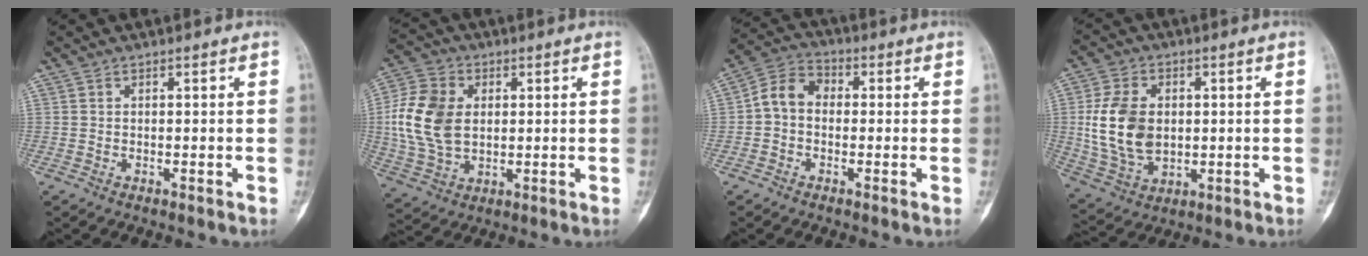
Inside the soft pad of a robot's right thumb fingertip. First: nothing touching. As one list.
[{"total": 14.0, "force": [1.3, 9.7, 10.1], "torque": [-0.197, 0.003, 0.026]}, {"total": 6.8, "force": [-0.3, 5.3, 4.3], "torque": [-0.066, 0.024, -0.022]}, {"total": 13.4, "force": [0.8, 9.2, 9.7], "torque": [-0.174, -0.005, 0.026]}]